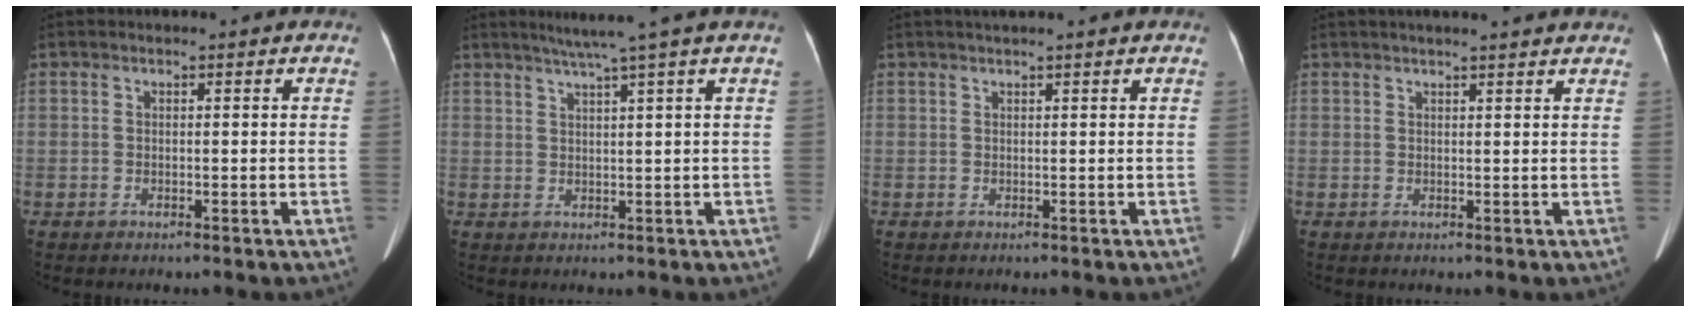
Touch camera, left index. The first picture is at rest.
{"total": 5.1, "force": [3.5, -1.7, 3.3], "torque": [-0.052, 0.009, 0.062]}
{"total": 1.9, "force": [1.5, -0.3, 1.1], "torque": [-0.013, 0.019, 0.029]}
{"total": 9.2, "force": [8.2, 0.5, 4.3], "torque": [-0.059, 0.027, 0.089]}